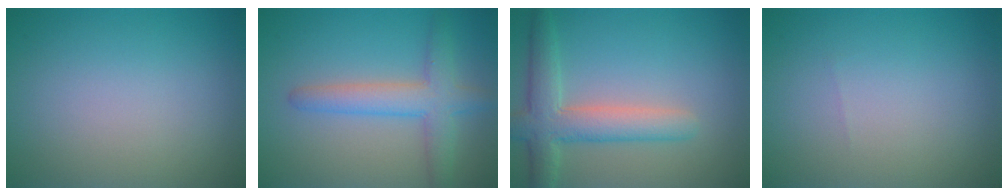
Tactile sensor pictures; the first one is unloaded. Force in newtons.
{"total": 4.3, "press": 4.2, "slide": 0.2}
{"total": 5.0, "press": 4.9, "slide": 0.4}
{"total": 0.0}